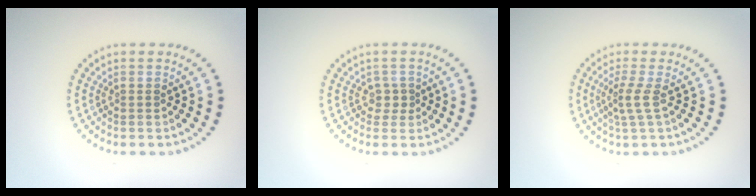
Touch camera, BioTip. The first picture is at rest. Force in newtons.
{"total": 1.3, "press": 0.8, "slide": 0.9}
{"total": 2.0, "press": 1.4, "slide": 1.4}